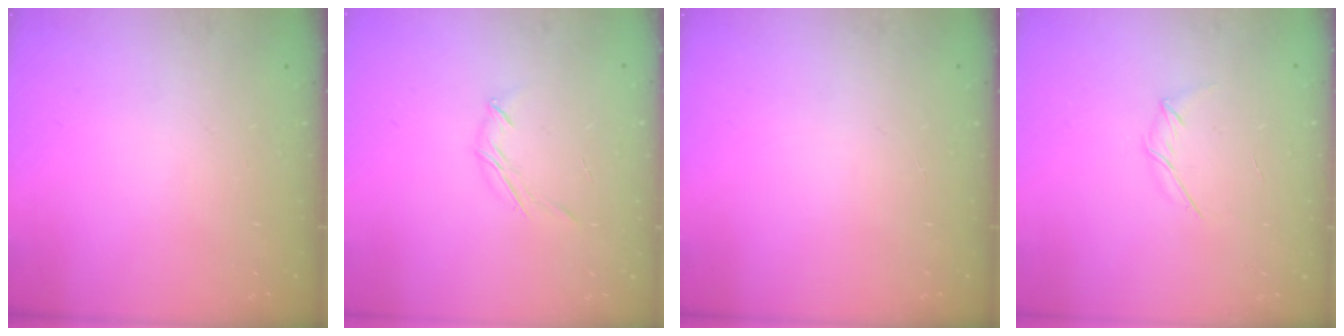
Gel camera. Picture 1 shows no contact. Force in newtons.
{"total": 4.0, "press": 3.9, "slide": 0.9}
{"total": 0.0}
{"total": 3.8, "press": 3.7, "slide": 1.0}